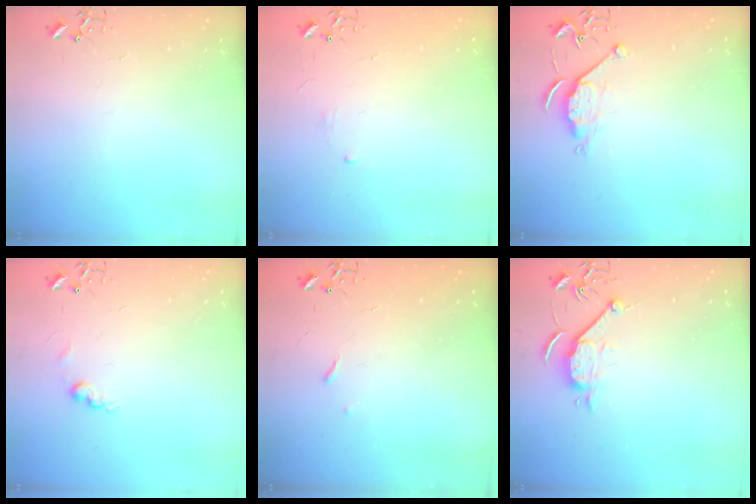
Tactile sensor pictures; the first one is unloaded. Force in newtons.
{"total": 2.9, "press": 2.8, "slide": 0.5}
{"total": 6.2, "press": 6.2, "slide": 0.5}
{"total": 6.6, "press": 6.5, "slide": 0.9}
{"total": 2.9, "press": 2.8, "slide": 0.5}
{"total": 7.9, "press": 7.9, "slide": 0.9}